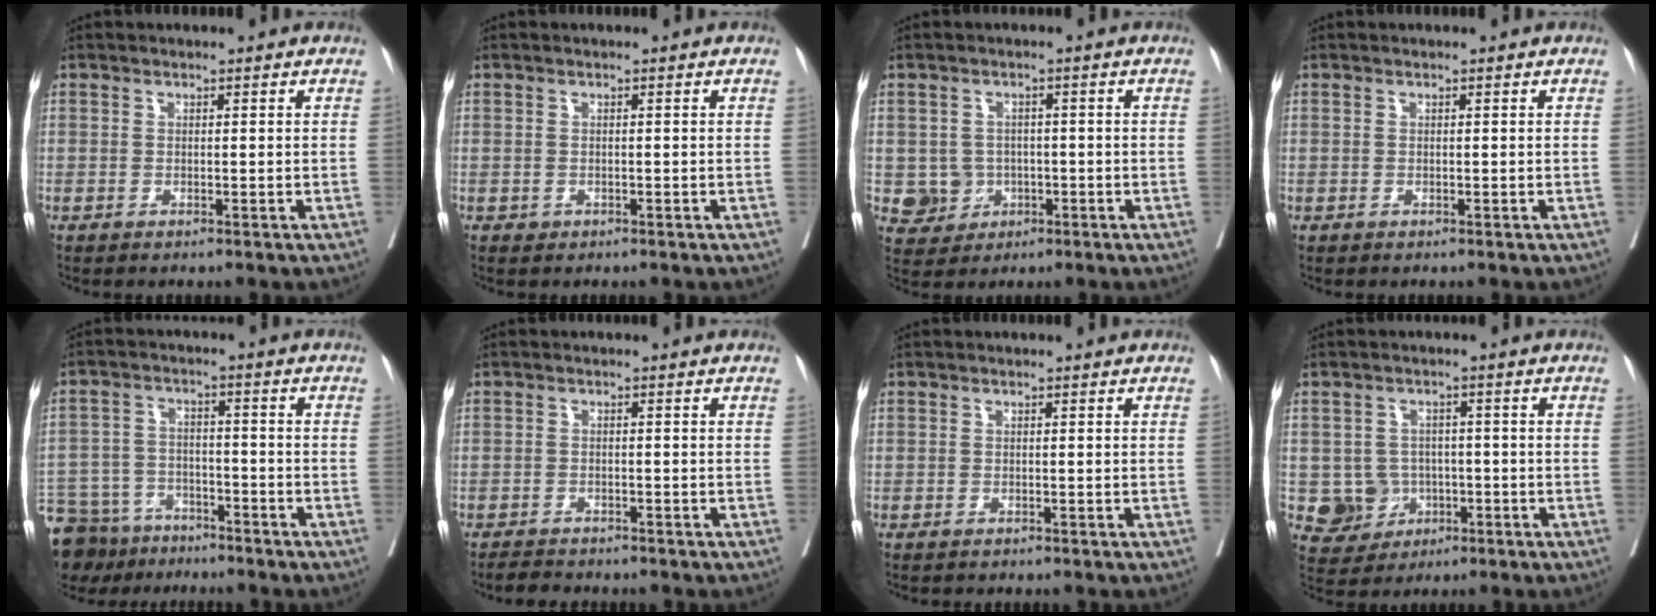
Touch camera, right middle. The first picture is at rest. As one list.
[{"total": 0.5, "force": [-0.2, 0.5, 0.1], "torque": [-0.007, 0.000, 0.001]}, {"total": 4.5, "force": [-0.8, 4.4, 0.5], "torque": [0.003, 0.009, -0.006]}, {"total": 0.0}, {"total": 14.0, "force": [-11.5, 7.0, 4.1], "torque": [-0.099, 0.006, -0.176]}, {"total": 2.6, "force": [-2.5, 0.8, 0.3], "torque": [-0.013, -0.009, -0.041]}, {"total": 0.0}, {"total": 5.5, "force": [-1.0, 5.3, 0.9], "torque": [-0.008, 0.008, -0.008]}]